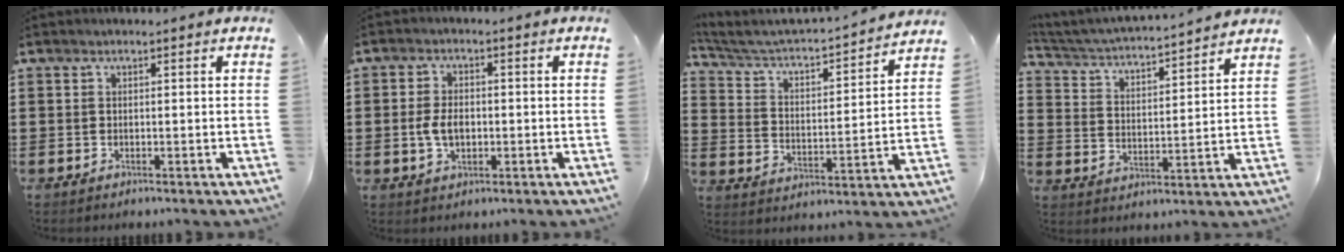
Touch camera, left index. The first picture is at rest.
{"total": 4.3, "force": [-0.5, 2.6, 3.4], "torque": [-0.079, 0.002, -0.014]}
{"total": 3.2, "force": [2.9, 0.5, 1.1], "torque": [-0.043, -0.032, 0.036]}
{"total": 3.2, "force": [3.2, -0.2, 0.6], "torque": [-0.034, -0.030, 0.045]}